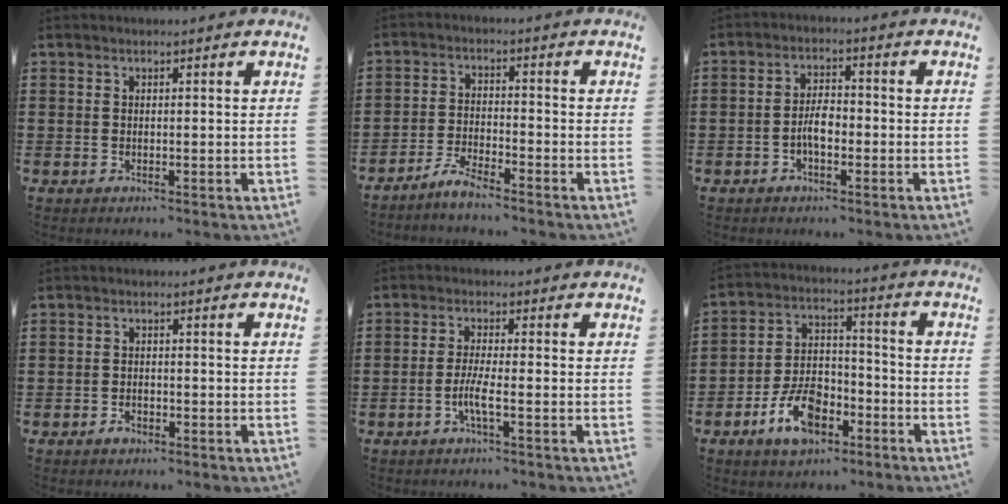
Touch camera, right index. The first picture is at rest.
{"total": 3.8, "force": [-3.5, 0.1, 1.2], "torque": [-0.029, 0.004, -0.071]}
{"total": 3.8, "force": [-1.1, 1.6, 3.2], "torque": [-0.065, 0.004, -0.023]}
{"total": 1.2, "force": [-0.9, 0.7, 0.4], "torque": [-0.011, -0.001, -0.019]}
{"total": 4.0, "force": [-1.6, 0.3, 3.6], "torque": [-0.076, -0.008, -0.035]}
{"total": 8.6, "force": [-4.6, 5.0, 5.2], "torque": [-0.117, 0.015, -0.089]}